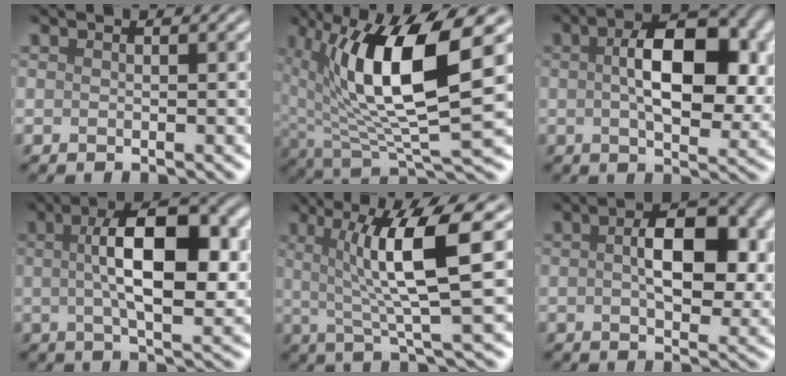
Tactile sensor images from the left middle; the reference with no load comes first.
{"total": 12.1, "force": [2.5, 4.0, 11.1], "torque": [-0.201, -0.012, 0.050]}
{"total": 9.6, "force": [1.3, 4.9, 8.2], "torque": [-0.123, 0.003, 0.017]}
{"total": 9.8, "force": [1.3, 3.7, 9.0], "torque": [-0.134, 0.007, 0.015]}
{"total": 7.6, "force": [1.3, 1.3, 7.4], "torque": [-0.116, -0.003, 0.024]}
{"total": 7.4, "force": [0.9, 3.9, 6.2], "torque": [-0.090, 0.001, 0.012]}